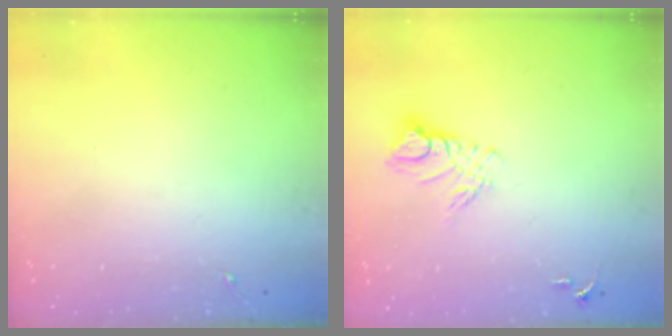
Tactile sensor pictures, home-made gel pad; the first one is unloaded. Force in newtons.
{"total": 9.3, "press": 9.3, "slide": 0.9}